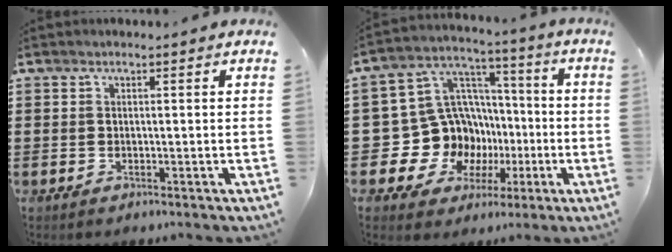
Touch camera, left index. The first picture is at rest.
{"total": 14.2, "force": [-2.8, 13.2, 4.6], "torque": [-0.146, -0.012, -0.021]}